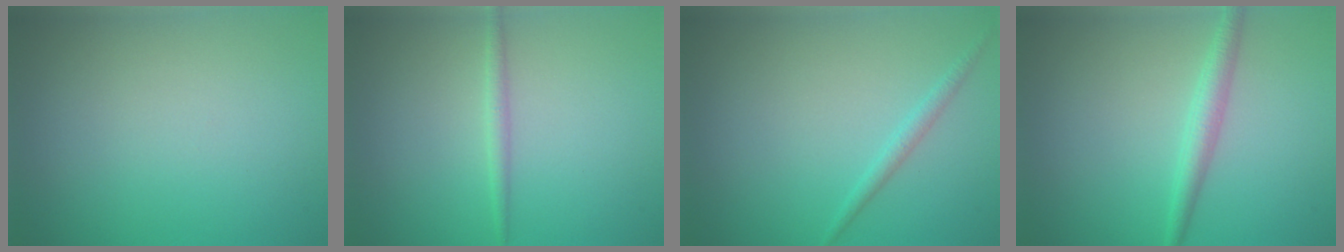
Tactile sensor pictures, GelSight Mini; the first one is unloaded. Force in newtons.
{"total": 1.2, "press": 1.2, "slide": 0.0}
{"total": 1.2, "press": 1.2, "slide": 0.0}
{"total": 2.1, "press": 2.1, "slide": 0.1}